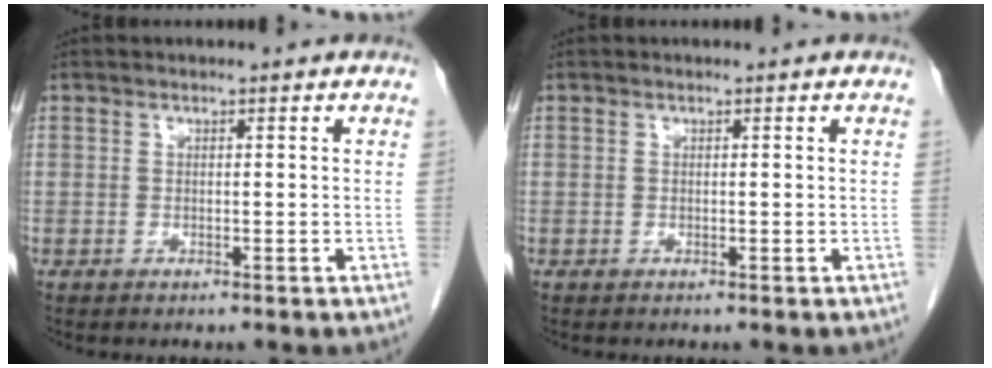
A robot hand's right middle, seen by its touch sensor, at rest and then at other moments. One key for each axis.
{"total": 0.0}